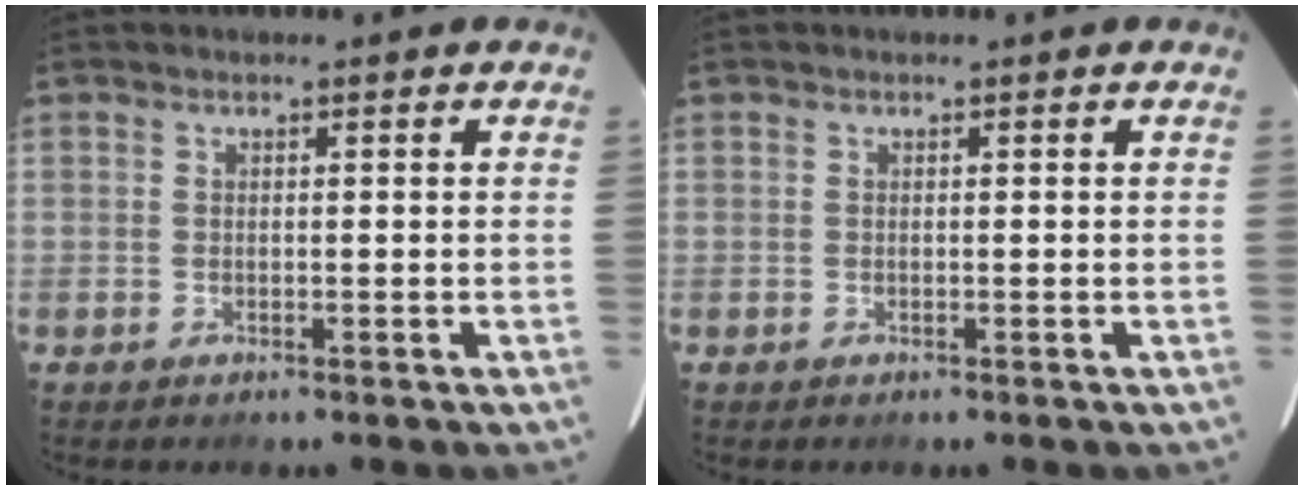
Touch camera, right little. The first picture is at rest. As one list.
[{"total": 0.0}]